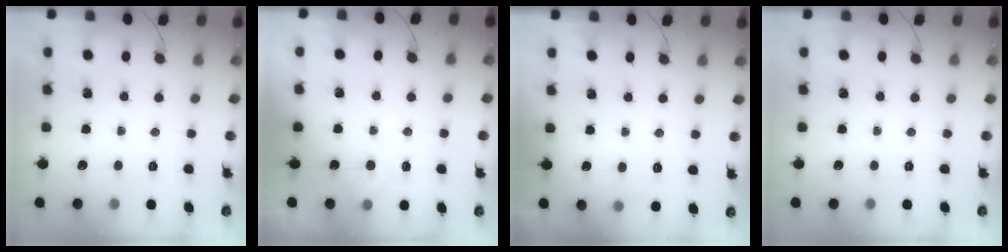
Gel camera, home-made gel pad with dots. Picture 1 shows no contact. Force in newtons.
{"total": 6.3, "press": 6.1, "slide": 1.6}
{"total": 6.3, "press": 6.2, "slide": 1.1}
{"total": 0.0}